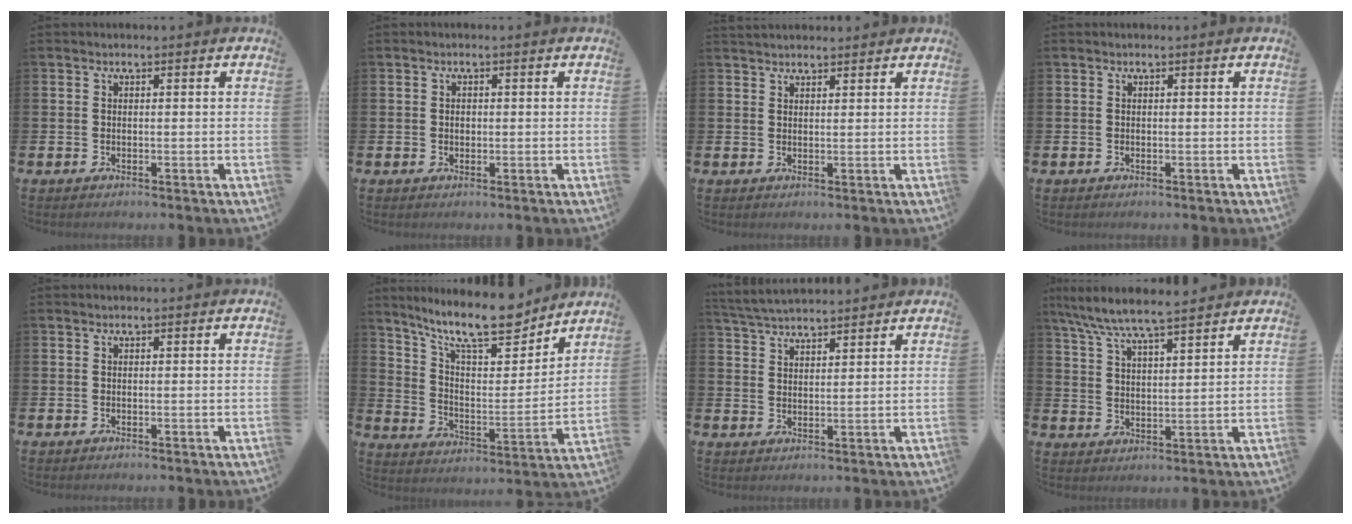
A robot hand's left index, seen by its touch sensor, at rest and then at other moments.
{"total": 1.0, "force": [0.0, 0.7, 0.7], "torque": [-0.005, 0.003, -0.003]}
{"total": 2.1, "force": [2.0, 0.6, 0.4], "torque": [-0.002, -0.005, 0.035]}
{"total": 0.0}
{"total": 0.0}
{"total": 13.6, "force": [11.6, 3.2, 6.3], "torque": [-0.141, -0.066, 0.206]}
{"total": 4.1, "force": [4.1, 0.4, 0.6], "torque": [-0.031, -0.017, 0.074]}
{"total": 7.4, "force": [6.9, 0.6, 2.7], "torque": [-0.082, -0.030, 0.123]}